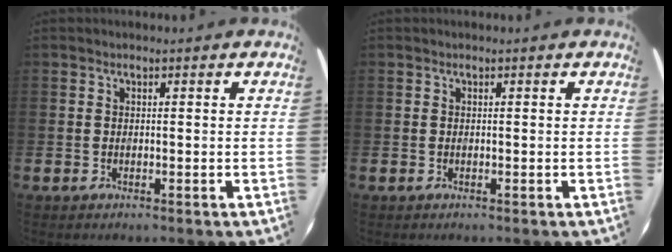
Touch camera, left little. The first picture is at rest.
{"total": 0.0}